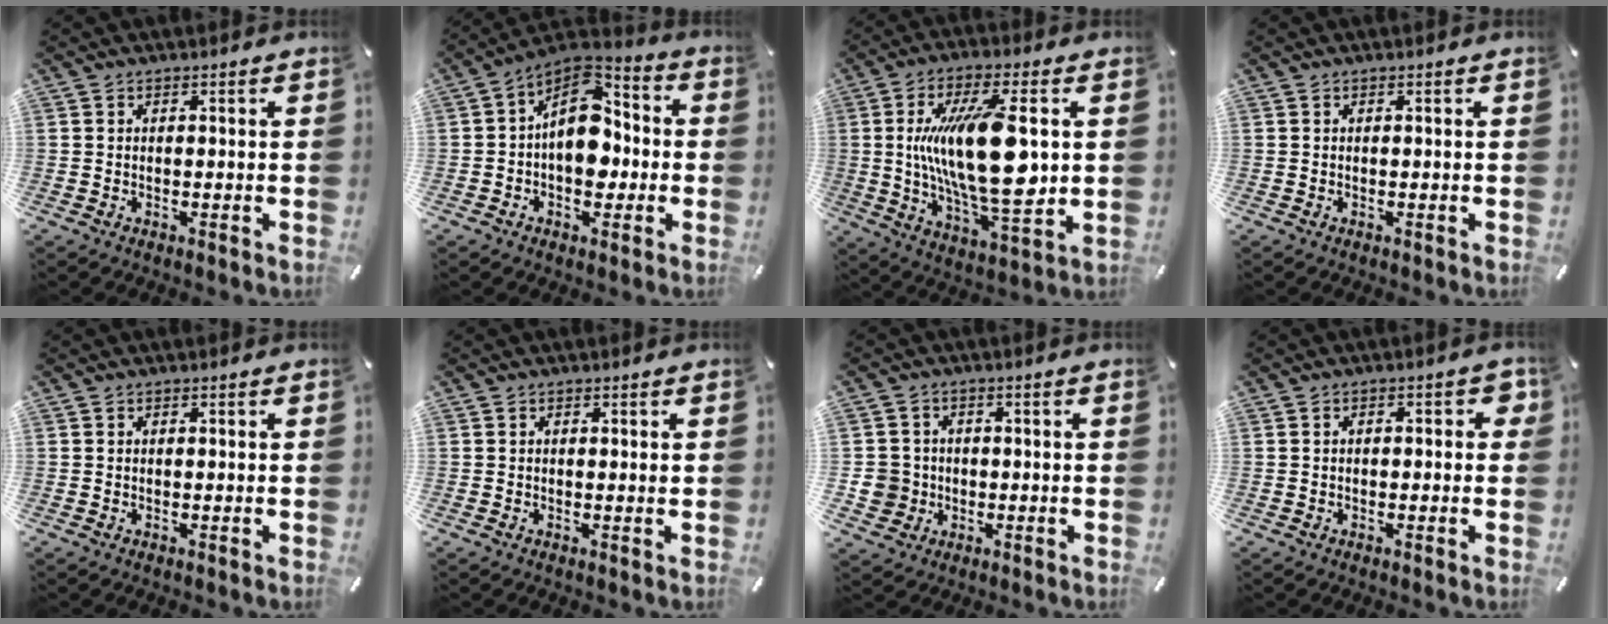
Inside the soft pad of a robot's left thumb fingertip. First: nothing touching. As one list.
[{"total": 12.7, "force": [-0.3, 9.0, 8.9], "torque": [-0.139, -0.010, -0.008]}, {"total": 20.5, "force": [2.7, 7.3, 19.0], "torque": [-0.388, -0.023, 0.032]}, {"total": 0.0}, {"total": 0.0}, {"total": 0.0}, {"total": 6.3, "force": [-0.7, 6.2, 0.9], "torque": [-0.022, 0.010, -0.011]}, {"total": 3.1, "force": [0.1, 1.6, 2.7], "torque": [-0.037, 0.004, -0.003]}]